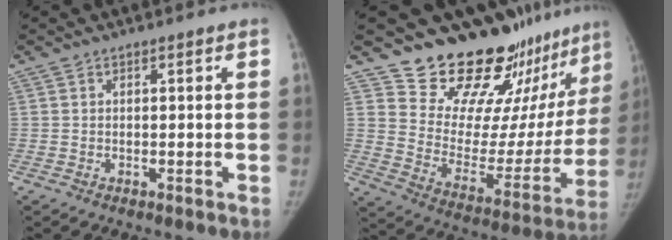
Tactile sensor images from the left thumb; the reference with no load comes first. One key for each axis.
{"total": 23.8, "fx": 21.2, "fy": 7.9, "fz": 7.6, "tx": -0.055, "ty": -0.179, "tz": 0.293}